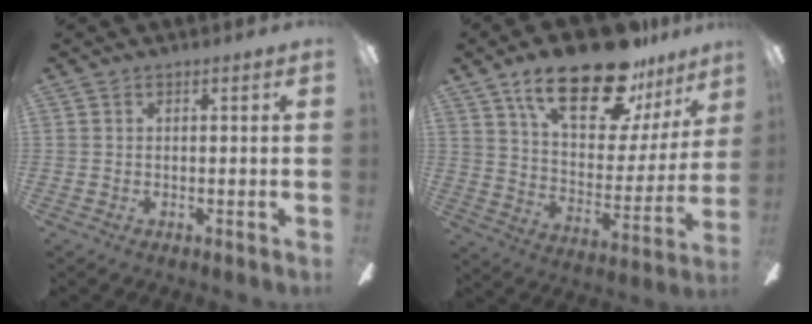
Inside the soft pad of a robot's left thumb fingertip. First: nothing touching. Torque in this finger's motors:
{"motor_torque": [1.55, 1.08, 1.56, -1.21, 0.16]}